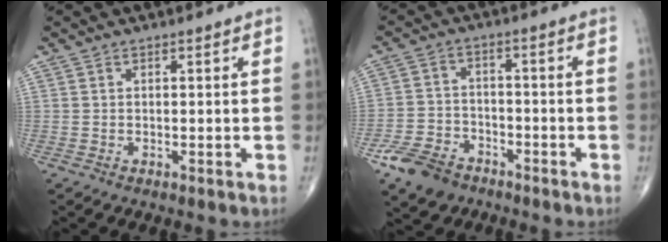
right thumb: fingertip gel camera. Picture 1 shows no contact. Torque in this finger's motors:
{"motor_torque": [0.75, 0.45, 0.23, -0.35, 0.19]}